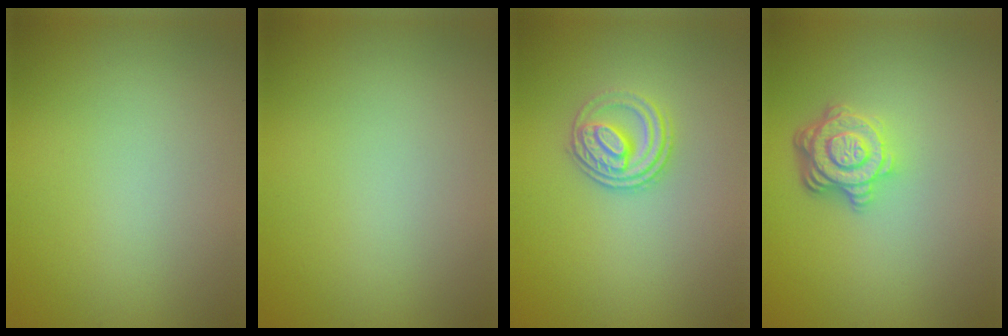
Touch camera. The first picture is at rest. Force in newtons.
{"total": 0.0}
{"total": 3.0, "press": 2.6, "slide": 1.5}
{"total": 4.6, "press": 3.3, "slide": 3.1}